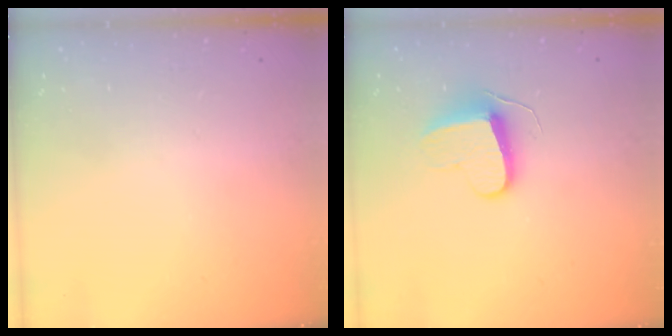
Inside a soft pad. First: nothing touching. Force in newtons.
{"total": 9.3, "press": 9.3, "slide": 0.5}